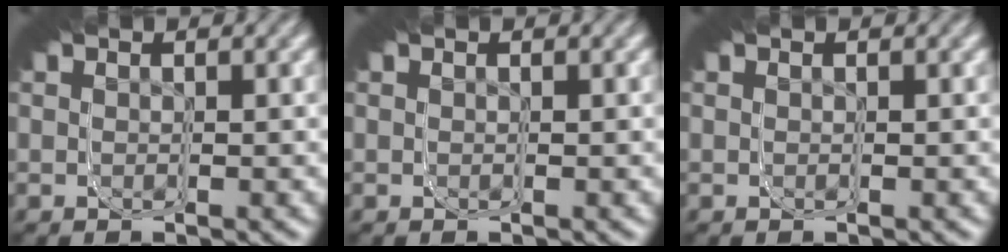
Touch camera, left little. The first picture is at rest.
{"total": 0.0}
{"total": 0.0}